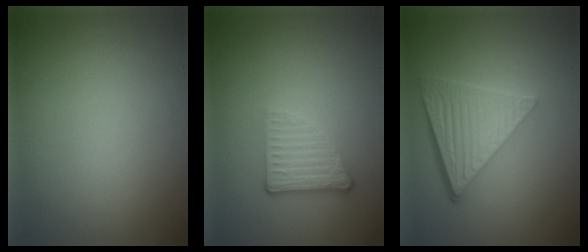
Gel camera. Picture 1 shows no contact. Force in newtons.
{"total": 3.0, "press": 2.1, "slide": 2.1}
{"total": 6.2, "press": 4.3, "slide": 4.4}